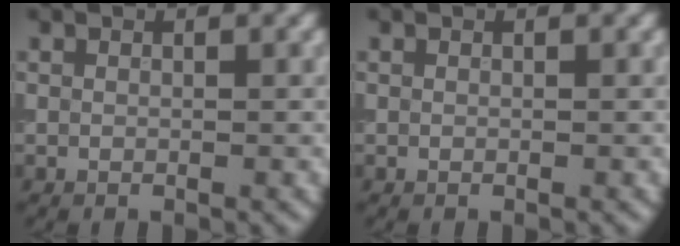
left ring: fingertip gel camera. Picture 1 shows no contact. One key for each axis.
{"total": 0.0}